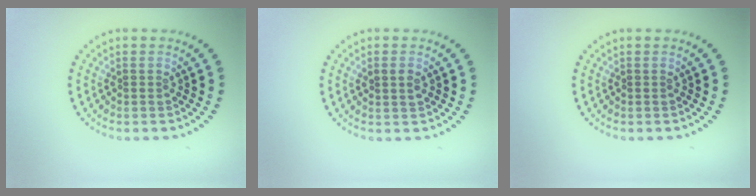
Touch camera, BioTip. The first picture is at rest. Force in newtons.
{"total": 1.4, "press": 1.4, "slide": 0.2}
{"total": 0.0}